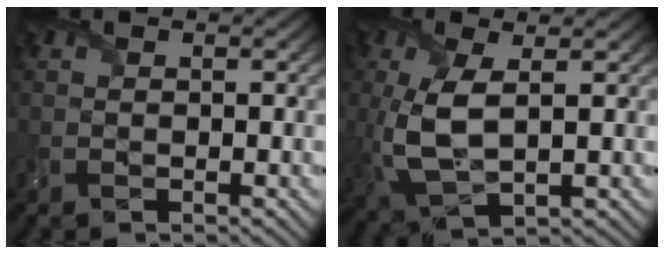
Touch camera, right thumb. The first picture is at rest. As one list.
[{"total": 7.8, "force": [0.5, 3.4, 7.0], "torque": [-0.176, -0.005, 0.012]}]